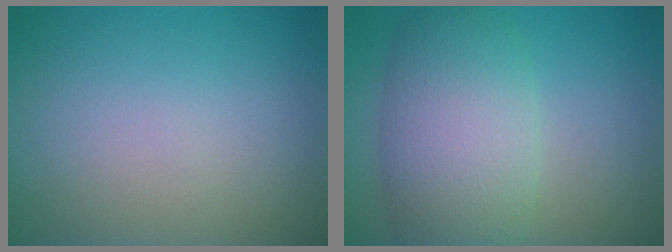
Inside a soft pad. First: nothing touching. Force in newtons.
{"total": 7.8, "press": 7.8, "slide": 0.5}